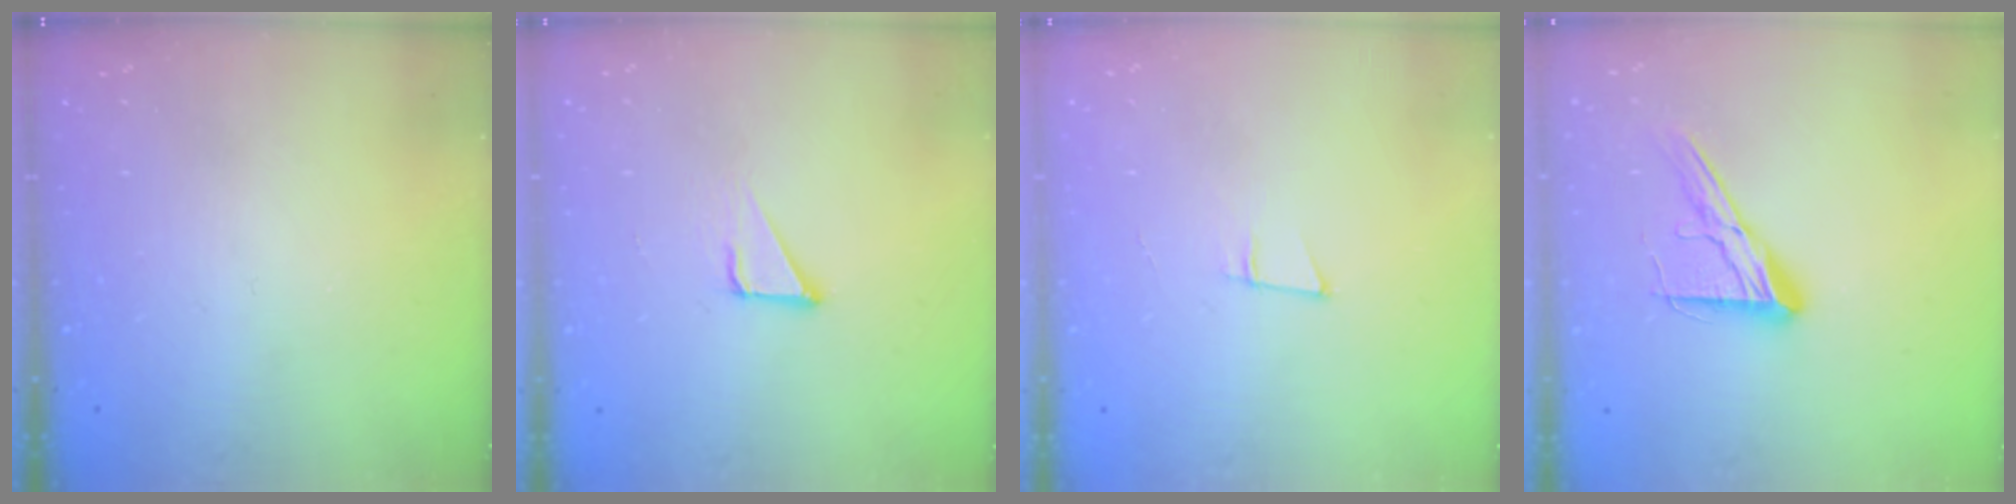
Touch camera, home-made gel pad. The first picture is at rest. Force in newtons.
{"total": 2.1, "press": 2.1, "slide": 0.1}
{"total": 5.7, "press": 4.9, "slide": 2.8}
{"total": 12.3, "press": 12.3, "slide": 1.0}